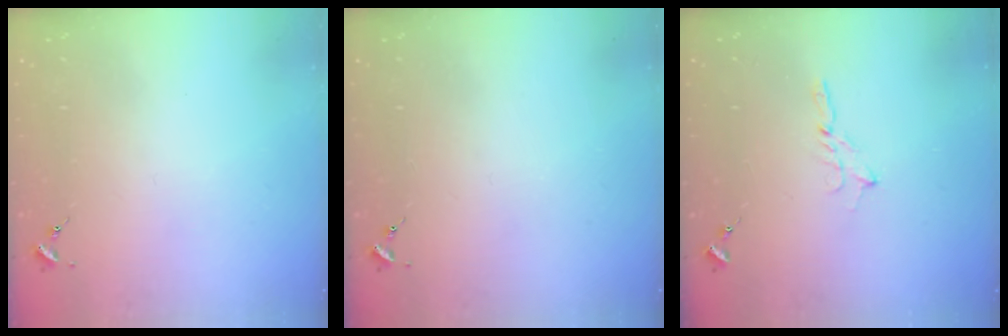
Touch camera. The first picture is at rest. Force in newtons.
{"total": 0.0}
{"total": 2.0, "press": 2.0, "slide": 0.2}